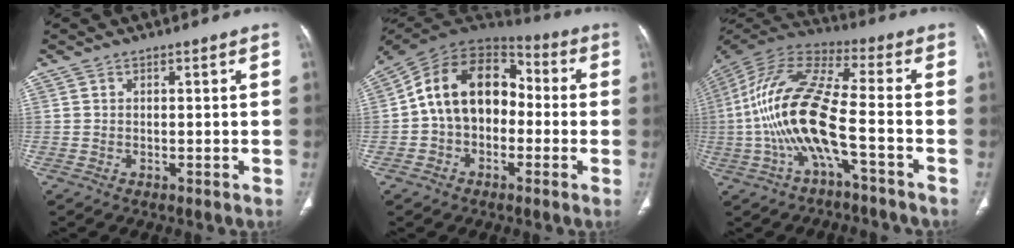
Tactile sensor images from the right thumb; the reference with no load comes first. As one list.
[{"total": 16.1, "force": [-0.5, 11.4, 11.3], "torque": [-0.162, 0.049, -0.023]}, {"total": 17.0, "force": [-4.2, 4.7, 15.8], "torque": [-0.349, 0.045, -0.082]}]